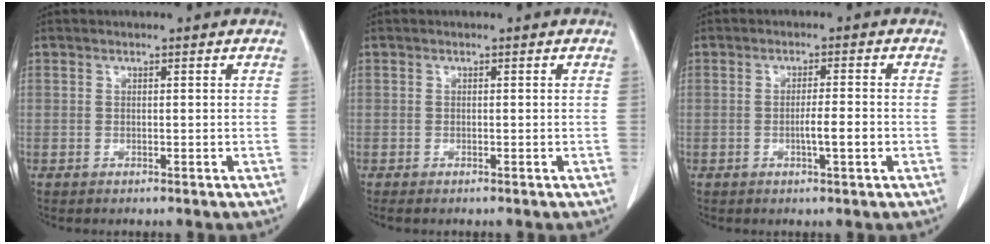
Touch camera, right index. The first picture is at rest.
{"total": 0.8, "force": [-0.7, 0.1, 0.4], "torque": [-0.012, -0.002, -0.009]}
{"total": 3.5, "force": [-1.1, 0.1, 3.4], "torque": [-0.057, -0.001, -0.017]}